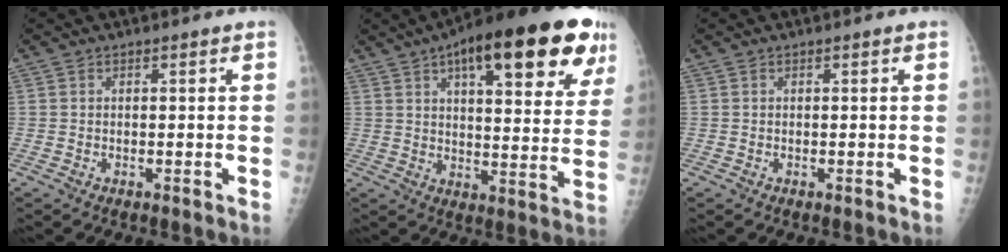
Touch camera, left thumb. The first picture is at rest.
{"total": 25.7, "force": [13.4, 8.9, 20.1], "torque": [-0.251, -0.013, 0.182]}
{"total": 0.0}